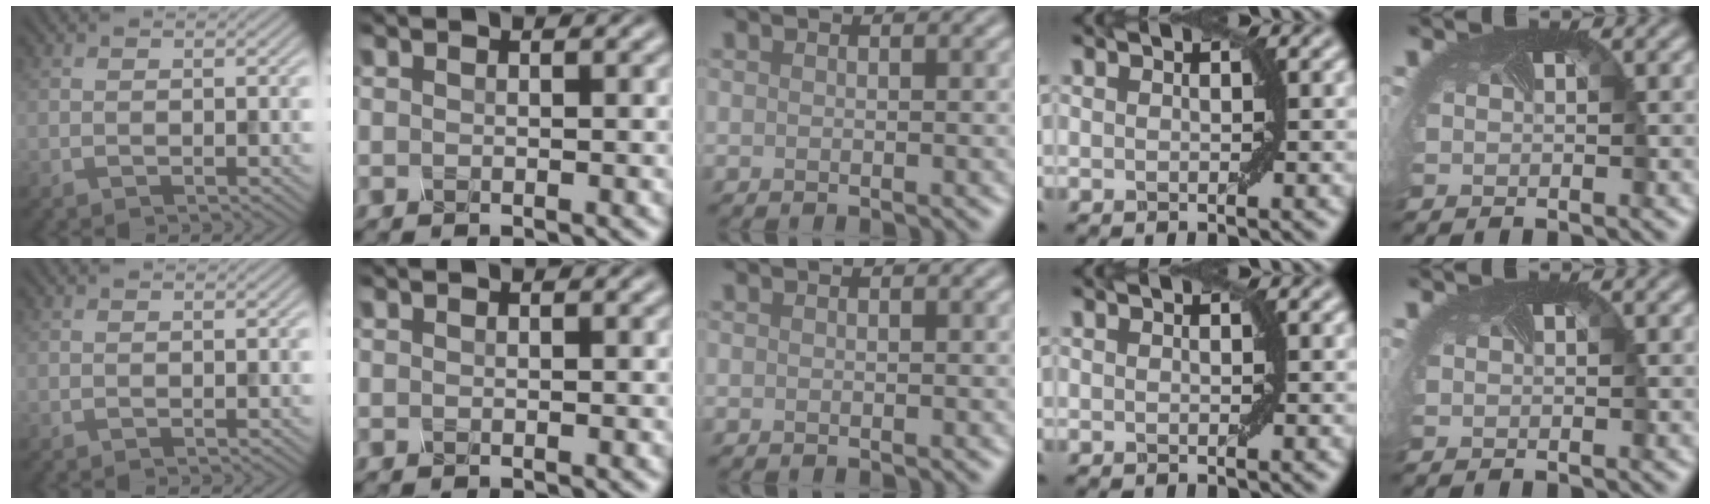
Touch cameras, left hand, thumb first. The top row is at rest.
{}